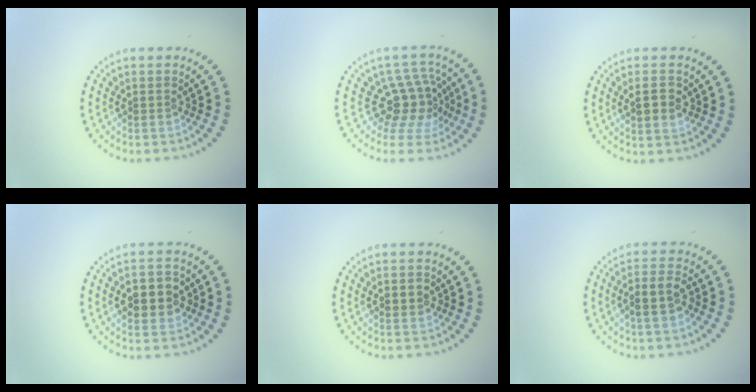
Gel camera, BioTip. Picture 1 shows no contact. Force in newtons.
{"total": 4.1, "press": 3.1, "slide": 2.7}
{"total": 2.6, "press": 2.6, "slide": 0.3}
{"total": 3.5, "press": 3.5, "slide": 0.2}
{"total": 1.8, "press": 1.8, "slide": 0.1}
{"total": 2.9, "press": 2.8, "slide": 0.8}